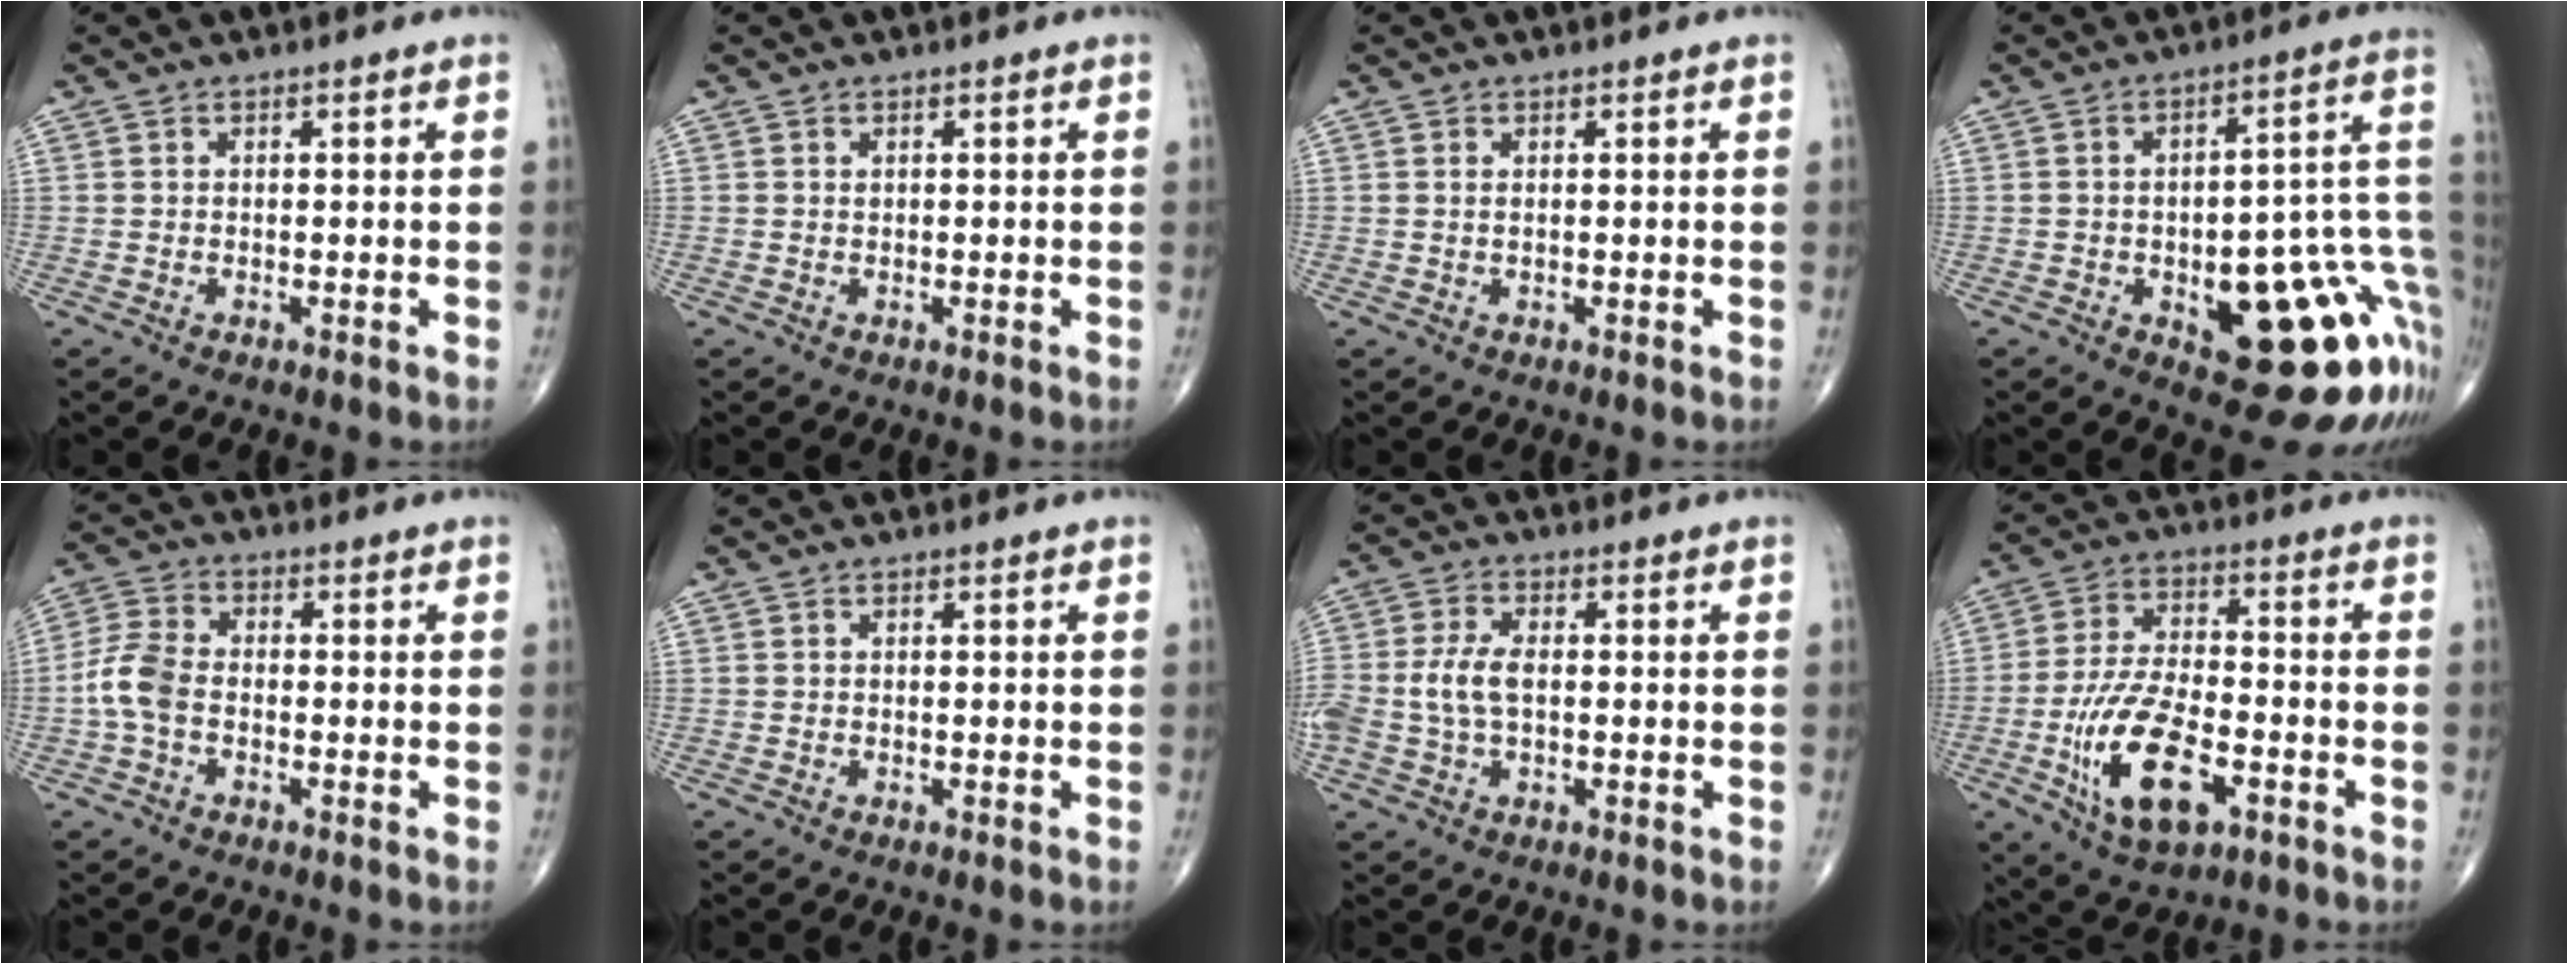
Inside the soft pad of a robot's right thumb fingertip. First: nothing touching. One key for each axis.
{"total": 0.0}
{"total": 0.5, "fx": 0.2, "fy": 0.2, "fz": 0.4, "tx": -0.011, "ty": 0.001, "tz": 0.004}
{"total": 24.3, "fx": -7.1, "fy": 9.7, "fz": 21.1, "tx": -0.198, "ty": 0.041, "tz": -0.071}
{"total": 6.3, "fx": -1.5, "fy": 3.9, "fz": 4.7, "tx": -0.106, "ty": 0.019, "tz": -0.040}
{"total": 0.0}
{"total": 7.1, "fx": -0.3, "fy": 4.1, "fz": 5.8, "tx": -0.138, "ty": 0.012, "tz": -0.007}
{"total": 15.6, "fx": -5.6, "fy": 7.1, "fz": 12.7, "tx": -0.239, "ty": 0.017, "tz": -0.095}